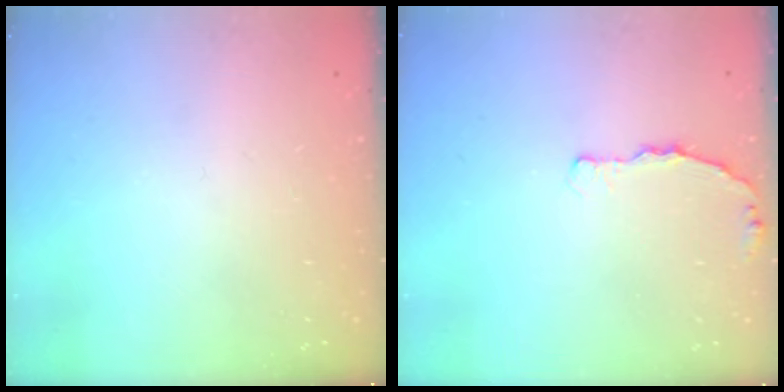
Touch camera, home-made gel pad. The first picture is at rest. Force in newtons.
{"total": 3.7, "press": 3.7, "slide": 0.4}